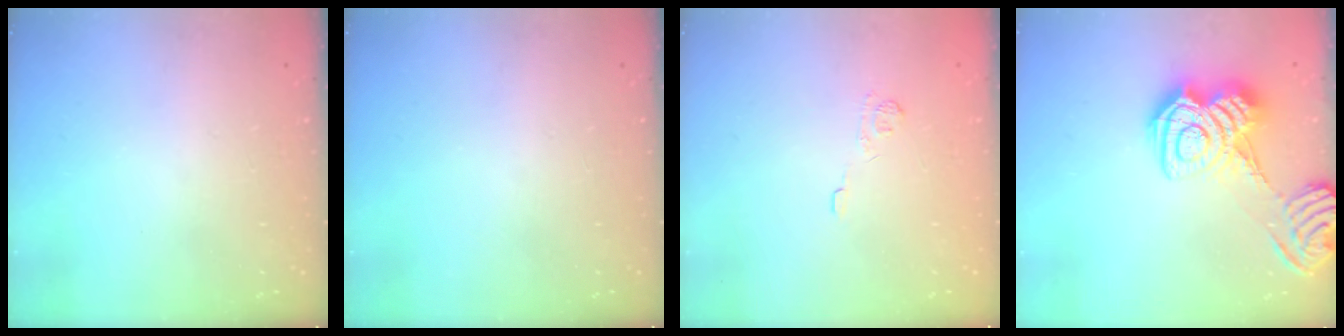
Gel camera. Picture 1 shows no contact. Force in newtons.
{"total": 0.0}
{"total": 3.5, "press": 3.2, "slide": 1.4}
{"total": 12.8, "press": 12.8, "slide": 0.8}